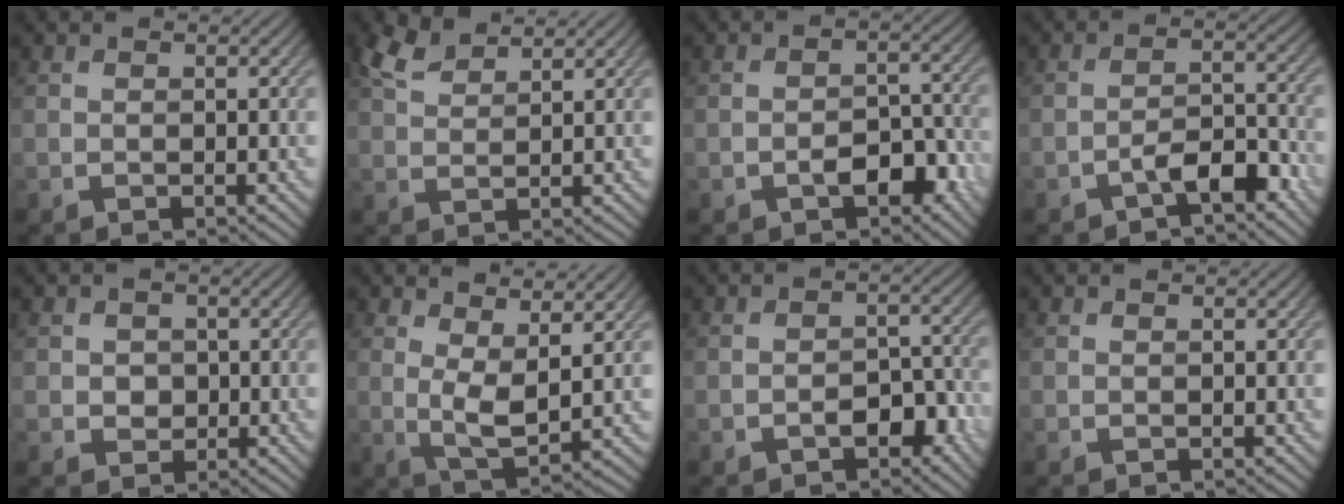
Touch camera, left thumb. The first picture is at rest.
{"total": 3.6, "force": [3.0, 0.8, 1.6], "torque": [-0.047, 0.007, 0.064]}
{"total": 4.9, "force": [-2.2, 2.8, 3.4], "torque": [-0.050, 0.003, -0.037]}
{"total": 4.7, "force": [-2.9, 1.7, 3.3], "torque": [-0.057, 0.013, -0.056]}
{"total": 1.9, "force": [0.1, 1.8, 0.4], "torque": [-0.013, -0.003, -0.005]}
{"total": 4.8, "force": [2.0, 1.5, 4.0], "torque": [-0.090, -0.008, 0.036]}
{"total": 4.2, "force": [-2.1, 2.4, 2.8], "torque": [-0.038, 0.003, -0.031]}
{"total": 0.0}